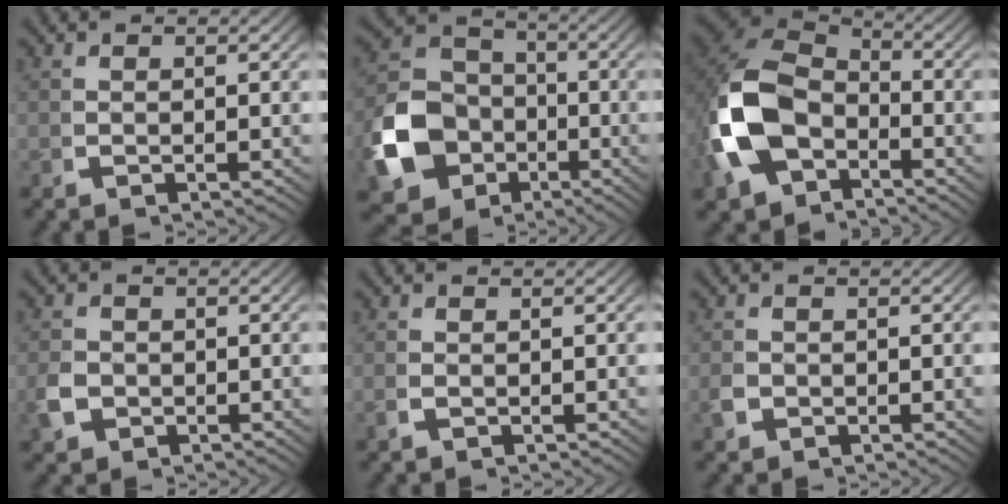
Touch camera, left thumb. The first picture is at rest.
{"total": 12.0, "force": [-3.5, 9.7, 6.2], "torque": [-0.141, -0.042, -0.047]}
{"total": 11.5, "force": [-1.7, 8.4, 7.6], "torque": [-0.202, -0.029, -0.015]}
{"total": 2.8, "force": [-1.0, 2.3, 1.2], "torque": [-0.037, -0.009, -0.014]}
{"total": 0.6, "force": [-0.3, 0.5, 0.4], "torque": [-0.014, -0.004, -0.002]}
{"total": 1.5, "force": [-0.7, 1.3, 0.5], "torque": [-0.018, -0.005, -0.011]}